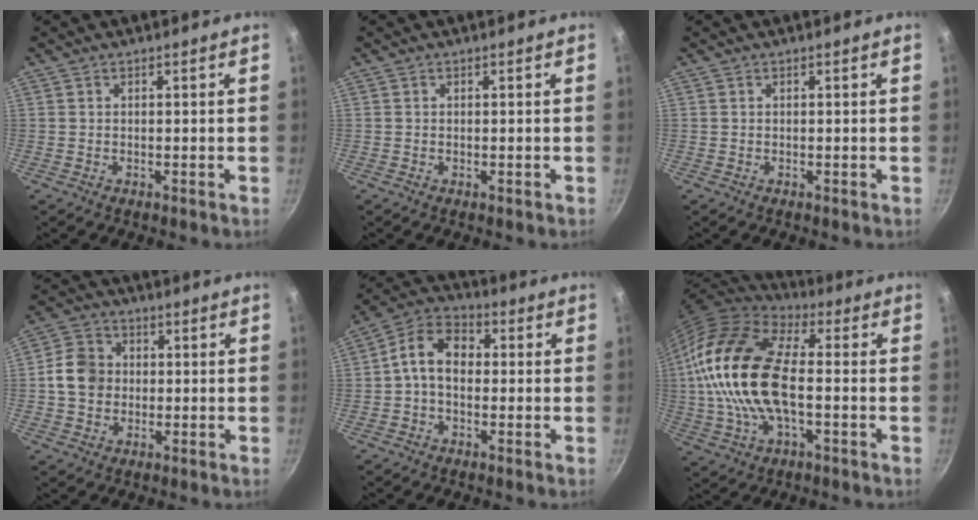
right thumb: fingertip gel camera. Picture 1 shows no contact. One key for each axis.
{"total": 0.0}
{"total": 0.0}
{"total": 7.8, "fx": 0.0, "fy": 6.7, "fz": 3.9, "tx": -0.047, "ty": 0.013, "tz": -0.014}
{"total": 9.1, "fx": 0.2, "fy": 6.4, "fz": 6.5, "tx": -0.090, "ty": 0.028, "tz": -0.018}
{"total": 21.3, "fx": -0.3, "fy": 11.1, "fz": 18.2, "tx": -0.348, "ty": 0.028, "tz": -0.017}